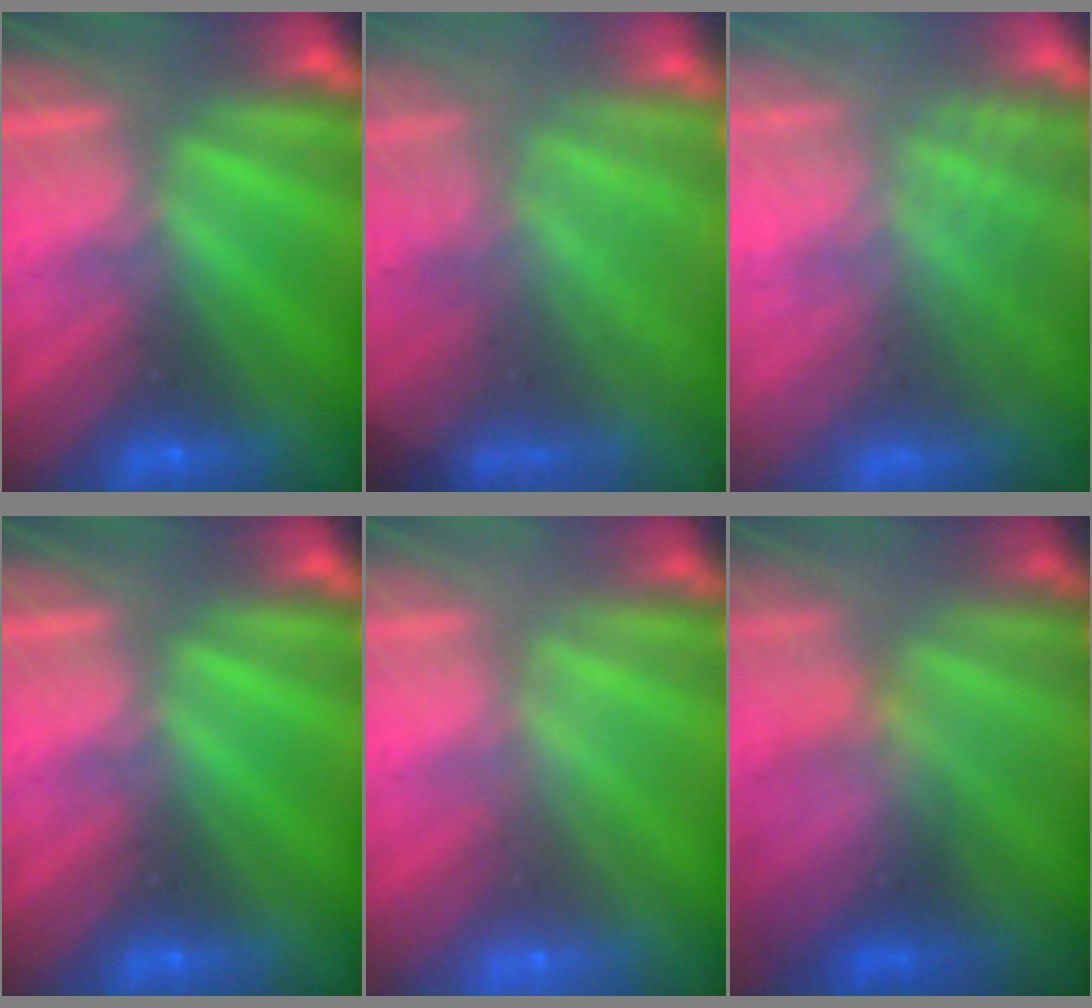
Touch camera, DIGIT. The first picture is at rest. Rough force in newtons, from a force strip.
{"total": 7.2}
{"total": 8.9}
{"total": 0.0}
{"total": 1.8}
{"total": 4.0}